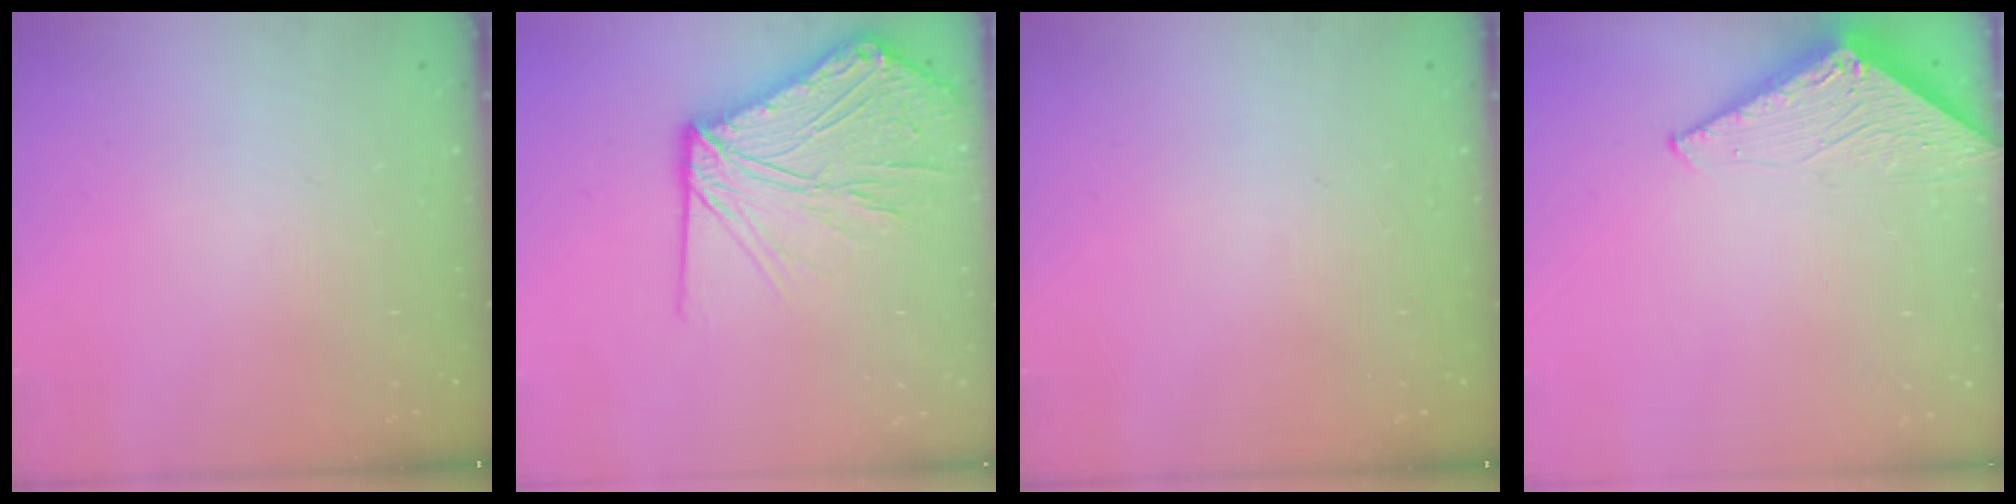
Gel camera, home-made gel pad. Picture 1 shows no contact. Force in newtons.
{"total": 15.2, "press": 15.1, "slide": 1.4}
{"total": 0.0}
{"total": 3.0, "press": 3.0, "slide": 0.2}